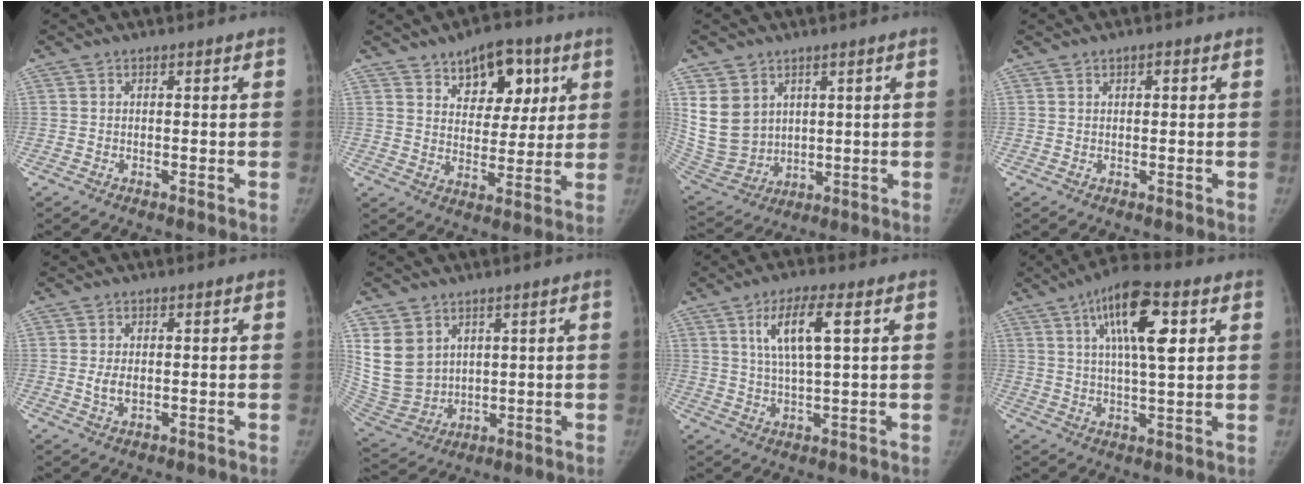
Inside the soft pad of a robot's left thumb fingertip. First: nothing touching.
{"total": 12.3, "force": [6.3, 7.4, 7.6], "torque": [-0.063, -0.027, 0.096]}
{"total": 12.6, "force": [4.3, 10.2, 6.0], "torque": [-0.099, -0.021, 0.114]}
{"total": 1.1, "force": [0.4, 0.7, 0.8], "torque": [-0.008, 0.001, 0.006]}
{"total": 3.0, "force": [-0.1, 1.9, 2.3], "torque": [-0.042, -0.004, 0.001]}
{"total": 13.0, "force": [4.8, 10.3, 6.4], "torque": [-0.111, -0.021, 0.124]}
{"total": 8.9, "force": [3.2, 2.3, 8.0], "torque": [-0.155, -0.007, 0.063]}
{"total": 14.1, "force": [5.2, 4.4, 12.3], "torque": [-0.199, -0.004, 0.080]}